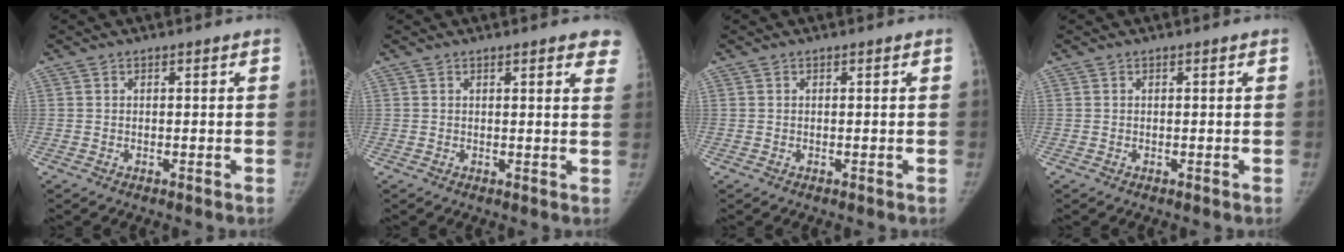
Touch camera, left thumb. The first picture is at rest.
{"total": 6.5, "force": [4.7, 1.4, 4.2], "torque": [-0.022, -0.010, 0.046]}
{"total": 0.0}
{"total": 0.0}